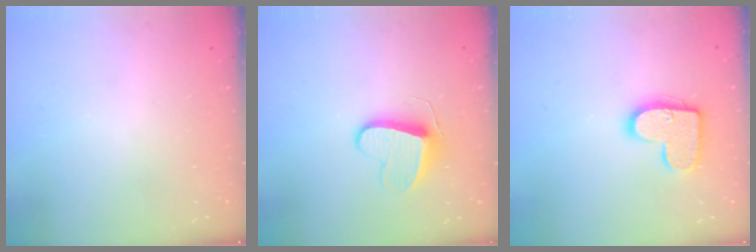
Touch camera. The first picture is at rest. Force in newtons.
{"total": 9.2, "press": 9.2, "slide": 0.3}
{"total": 13.8, "press": 13.8, "slide": 0.7}